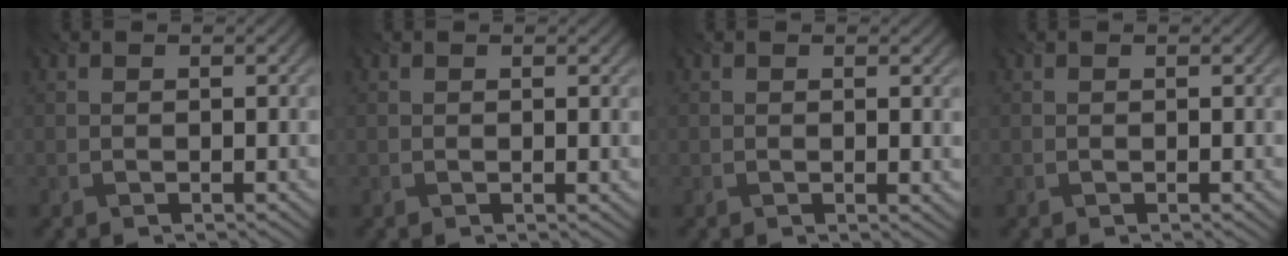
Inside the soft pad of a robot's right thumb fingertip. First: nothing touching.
{"total": 0.7, "force": [0.4, 0.1, 0.5], "torque": [-0.009, -0.002, 0.006]}
{"total": 1.3, "force": [0.6, 0.4, 1.1], "torque": [-0.018, -0.004, 0.008]}
{"total": 0.0}